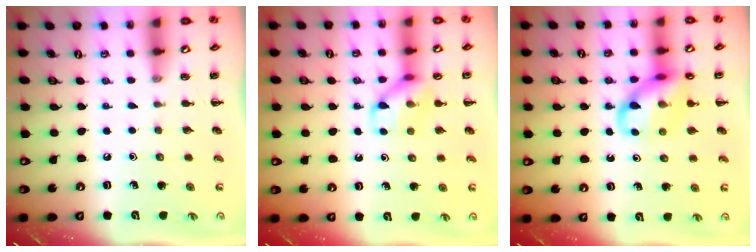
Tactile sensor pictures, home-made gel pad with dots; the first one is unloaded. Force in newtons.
{"total": 11.6, "press": 11.6, "slide": 1.1}
{"total": 12.6, "press": 12.4, "slide": 2.0}